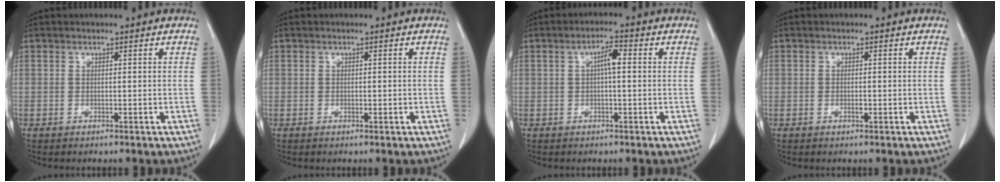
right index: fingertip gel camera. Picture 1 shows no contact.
{"total": 0.6, "force": [-0.1, 0.2, 0.5], "torque": [-0.010, -0.001, 0.001]}
{"total": 3.0, "force": [0.3, 0.6, 3.0], "torque": [-0.052, 0.006, 0.004]}
{"total": 0.8, "force": [-0.2, 0.3, 0.7], "torque": [-0.017, -0.001, -0.003]}